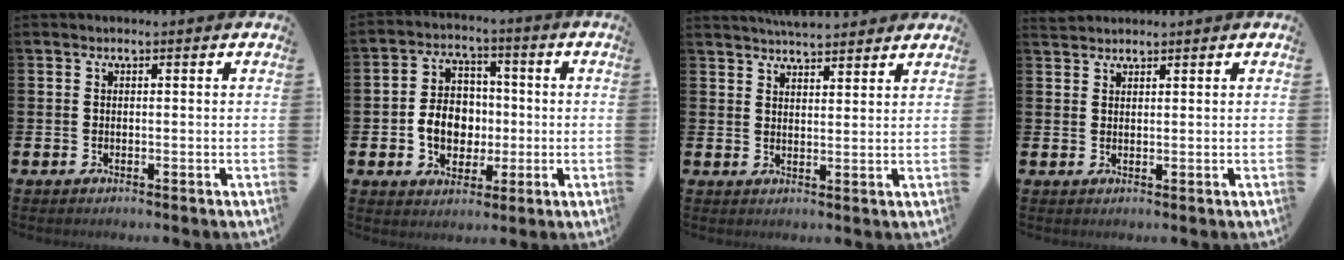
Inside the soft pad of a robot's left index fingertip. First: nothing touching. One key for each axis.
{"total": 6.8, "fx": -0.9, "fy": 5.7, "fz": 3.6, "tx": -0.060, "ty": 0.013, "tz": -0.020}
{"total": 4.4, "fx": 4.4, "fy": 0.5, "fz": 0.3, "tx": -0.010, "ty": -0.020, "tz": 0.080}
{"total": 1.7, "fx": 1.6, "fy": 0.5, "fz": 0.1, "tx": 0.003, "ty": -0.002, "tz": 0.029}